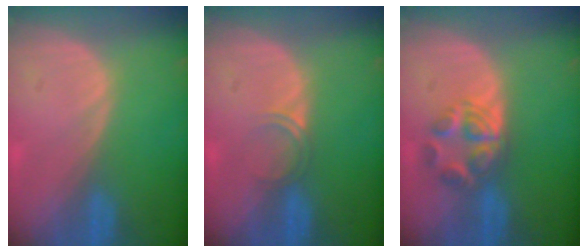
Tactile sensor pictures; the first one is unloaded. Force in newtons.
{"total": 1.8, "press": 1.5, "slide": 1.1}
{"total": 6.0, "press": 5.2, "slide": 3.1}